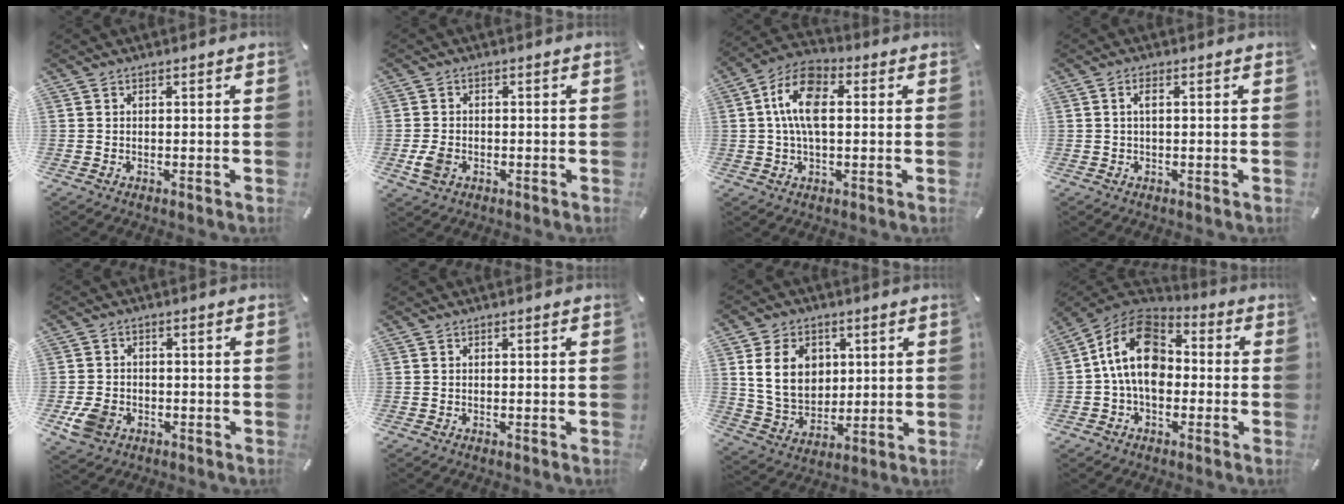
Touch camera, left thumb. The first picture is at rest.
{"total": 3.9, "force": [-1.1, 3.1, 2.2], "torque": [-0.048, -0.003, -0.025]}
{"total": 11.4, "force": [1.7, 6.4, 9.3], "torque": [-0.174, 0.006, 0.028]}
{"total": 1.9, "force": [0.3, 0.8, 1.8], "torque": [-0.035, 0.005, 0.004]}
{"total": 6.0, "force": [-2.2, 4.7, 2.9], "torque": [-0.070, 0.008, -0.040]}
{"total": 0.0}
{"total": 11.6, "force": [3.2, 9.4, 6.1], "torque": [-0.113, -0.001, 0.060]}
{"total": 14.6, "force": [-0.2, 10.2, 10.5], "torque": [-0.214, 0.008, -0.008]}